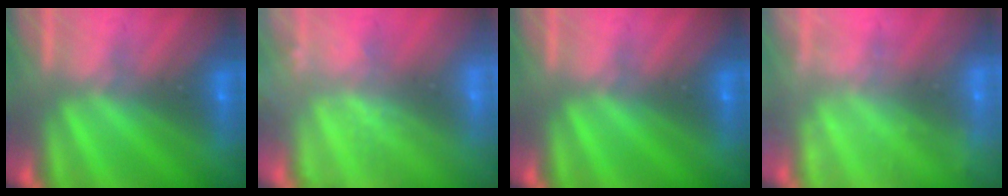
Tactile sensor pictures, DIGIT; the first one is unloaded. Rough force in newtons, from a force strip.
{"total": 2.1}
{"total": 0.0}
{"total": 2.4}